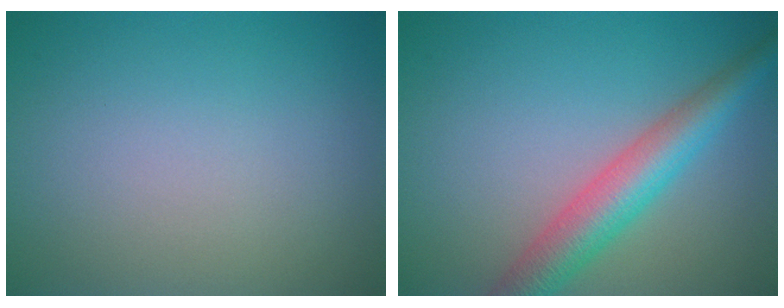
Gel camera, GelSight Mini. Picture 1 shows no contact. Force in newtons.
{"total": 5.4, "press": 5.4, "slide": 0.2}